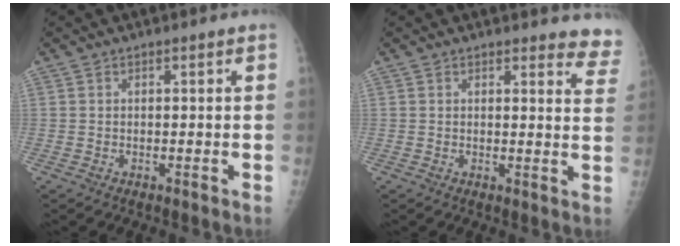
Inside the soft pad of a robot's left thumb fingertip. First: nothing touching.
{"total": 6.5, "force": [6.1, 1.8, 1.0], "torque": [0.032, -0.034, 0.037]}